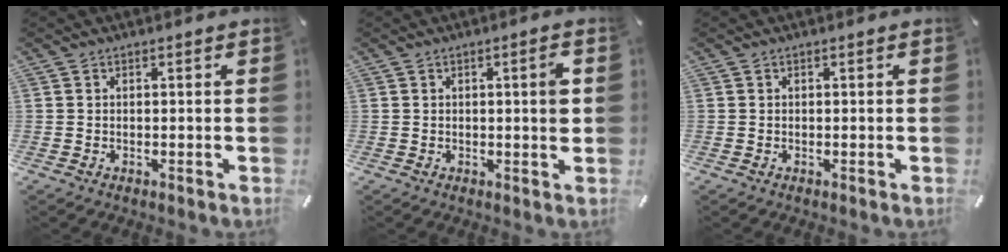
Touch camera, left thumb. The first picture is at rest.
{"total": 4.1, "force": [0.4, 0.6, 4.0], "torque": [-0.058, -0.006, 0.001]}
{"total": 0.0}